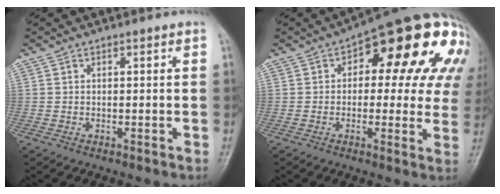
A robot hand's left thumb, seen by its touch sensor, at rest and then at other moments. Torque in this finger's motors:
{"motor_torque": [0.40, 2.26, 1.61, -1.16, 0.13]}